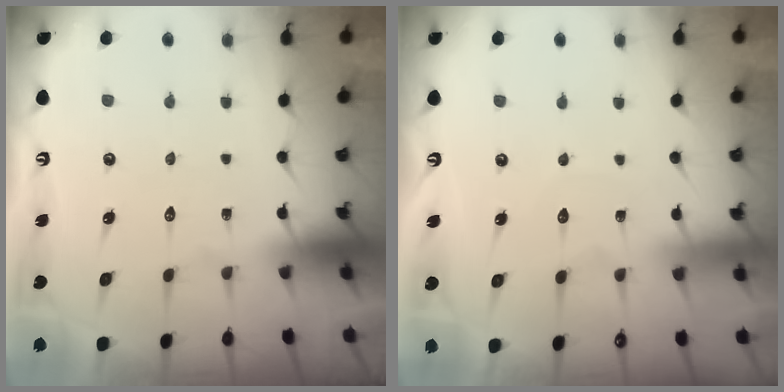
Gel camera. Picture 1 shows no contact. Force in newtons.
{"total": 2.8, "press": 2.8, "slide": 0.3}